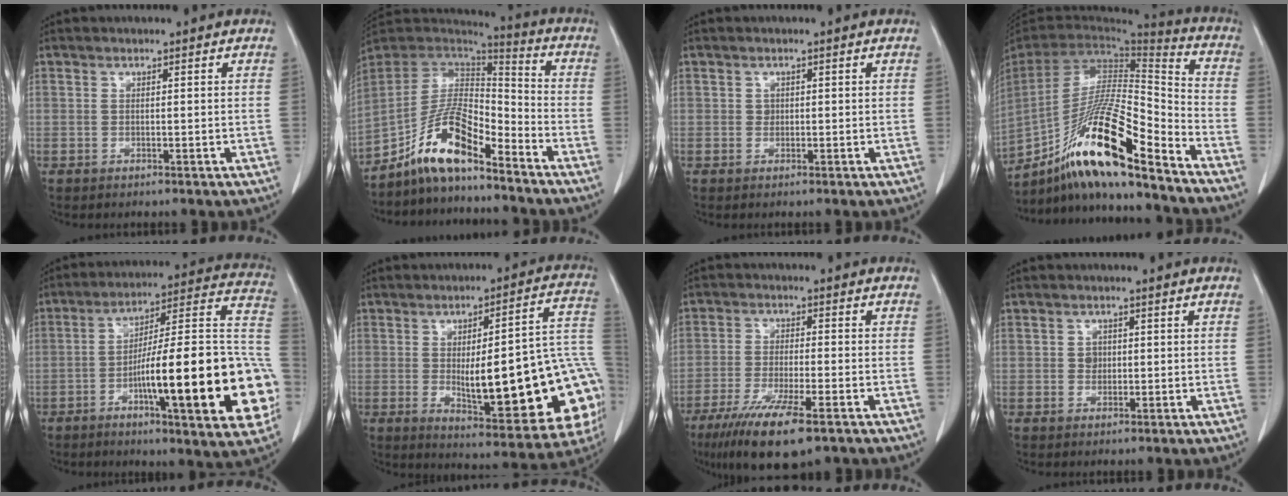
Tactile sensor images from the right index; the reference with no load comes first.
{"total": 11.6, "force": [-8.2, 3.1, 7.5], "torque": [-0.145, 0.025, -0.150]}
{"total": 0.7, "force": [0.0, 0.6, 0.2], "torque": [0.001, 0.003, 0.000]}
{"total": 20.8, "force": [-14.4, 1.5, 14.9], "torque": [-0.285, -0.014, -0.260]}
{"total": 26.6, "force": [-7.2, 3.3, 25.4], "torque": [-0.290, 0.014, -0.104]}
{"total": 25.1, "force": [-4.5, 5.9, 24.0], "torque": [-0.238, 0.021, -0.040]}
{"total": 12.0, "force": [-7.7, 1.8, 8.9], "torque": [-0.156, -0.029, -0.124]}
{"total": 1.4, "force": [0.0, 1.3, 0.7], "torque": [-0.010, 0.003, 0.001]}